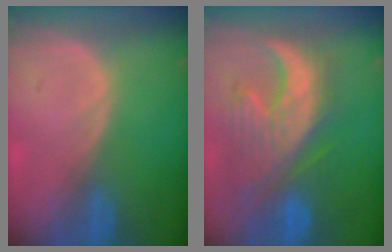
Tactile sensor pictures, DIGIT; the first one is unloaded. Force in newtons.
{"total": 11.3, "press": 10.8, "slide": 3.3}